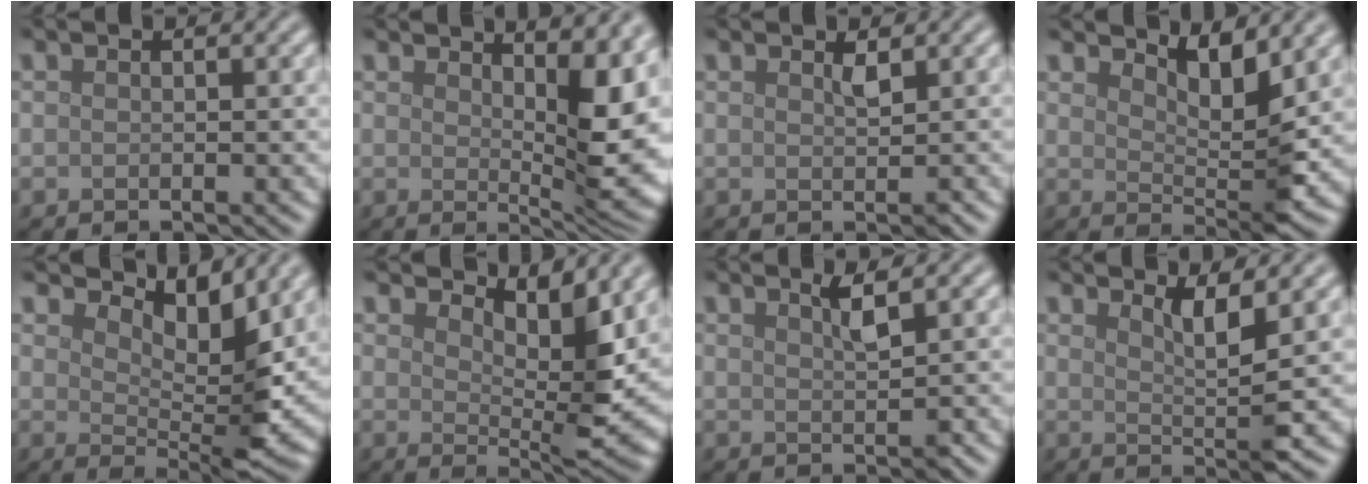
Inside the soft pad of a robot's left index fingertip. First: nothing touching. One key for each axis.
{"total": 8.2, "fx": 2.6, "fy": 2.3, "fz": 7.4, "tx": -0.078, "ty": 0.000, "tz": 0.039}
{"total": 1.0, "fx": 0.6, "fy": 0.1, "fz": 0.8, "tx": -0.013, "ty": -0.001, "tz": 0.009}
{"total": 4.4, "fx": 2.7, "fy": 1.1, "fz": 3.3, "tx": -0.058, "ty": -0.014, "tz": 0.046}
{"total": 6.6, "fx": 4.0, "fy": 2.2, "fz": 4.8, "tx": -0.075, "ty": -0.008, "tz": 0.066}
{"total": 6.1, "fx": 3.4, "fy": 1.9, "fz": 4.7, "tx": -0.078, "ty": -0.014, "tz": 0.057}
{"total": 1.9, "fx": 1.0, "fy": 0.3, "fz": 1.6, "tx": -0.024, "ty": 0.002, "tz": 0.016}
{"total": 3.5, "fx": 1.6, "fy": 0.6, "fz": 3.1, "tx": -0.048, "ty": -0.009, "tz": 0.029}